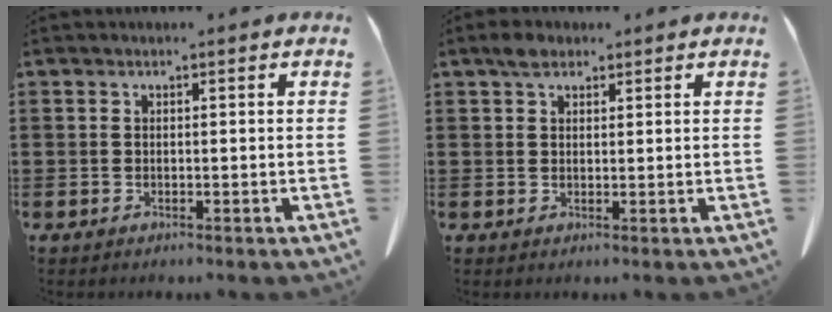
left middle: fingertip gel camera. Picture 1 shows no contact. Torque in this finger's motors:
{"motor_torque": [0.02, 0.00, 0.00, 0.03]}